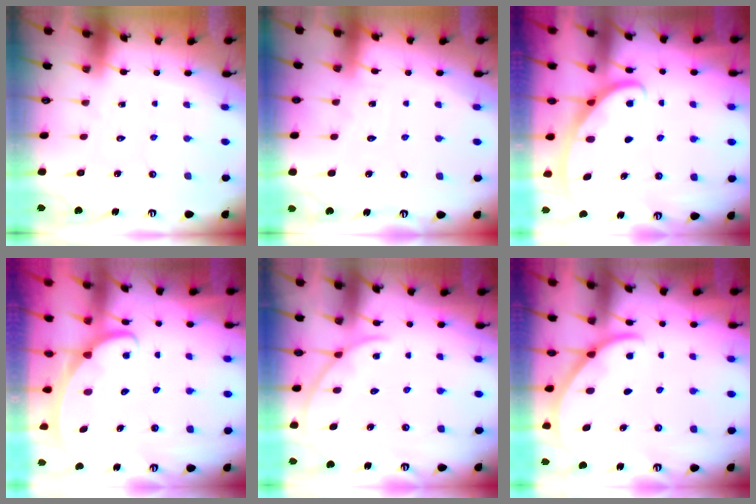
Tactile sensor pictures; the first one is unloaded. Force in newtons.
{"total": 2.6, "press": 2.6, "slide": 0.3}
{"total": 2.7, "press": 2.7, "slide": 0.4}
{"total": 2.6, "press": 2.6, "slide": 0.3}
{"total": 1.2, "press": 1.1, "slide": 0.2}
{"total": 2.6, "press": 2.5, "slide": 0.3}